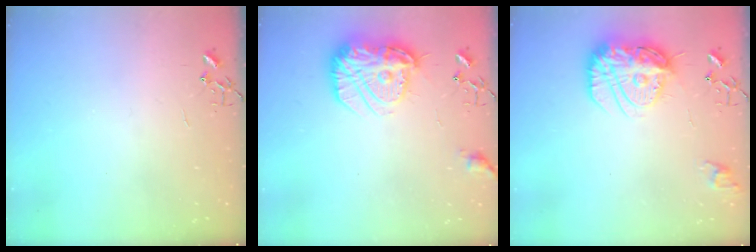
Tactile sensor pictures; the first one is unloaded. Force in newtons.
{"total": 17.4, "press": 17.4, "slide": 1.3}
{"total": 16.5, "press": 16.5, "slide": 1.6}